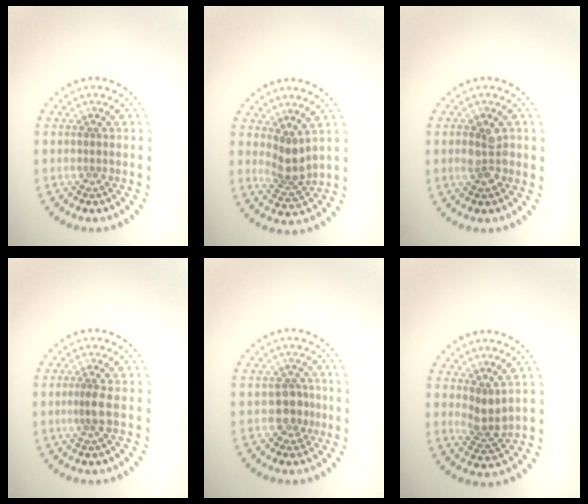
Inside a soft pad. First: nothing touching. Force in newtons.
{"total": 2.5, "press": 1.9, "slide": 1.7}
{"total": 2.4, "press": 2.4, "slide": 0.1}
{"total": 1.4, "press": 0.9, "slide": 1.0}
{"total": 2.3, "press": 2.1, "slide": 1.1}
{"total": 2.2, "press": 1.8, "slide": 1.3}